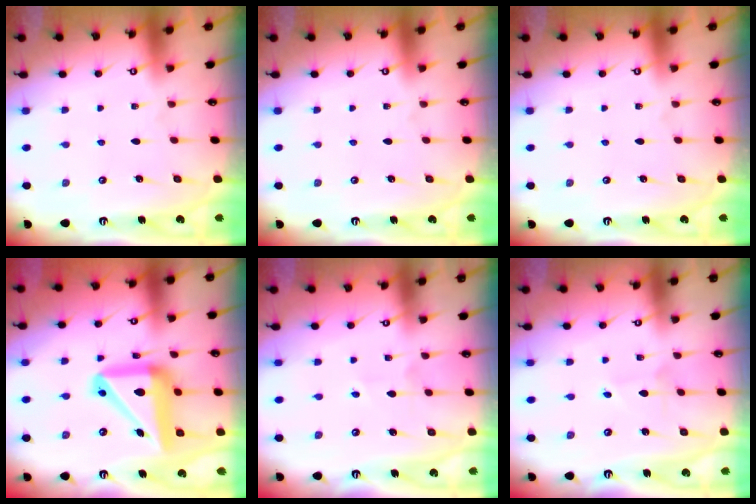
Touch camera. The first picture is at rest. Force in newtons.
{"total": 0.0}
{"total": 0.0}
{"total": 20.2, "press": 20.0, "slide": 2.5}
{"total": 2.8, "press": 2.6, "slide": 0.9}
{"total": 2.2, "press": 2.1, "slide": 0.3}